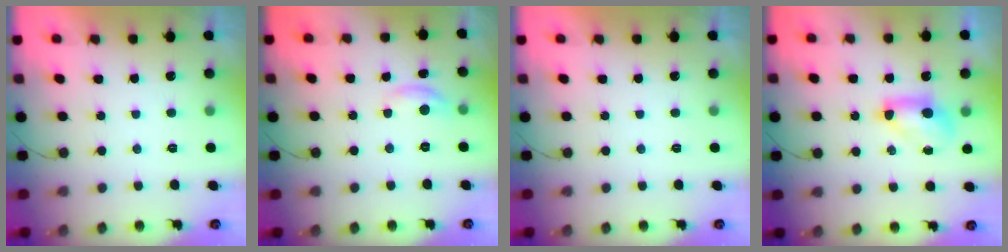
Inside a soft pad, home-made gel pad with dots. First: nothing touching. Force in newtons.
{"total": 5.5, "press": 5.5, "slide": 0.3}
{"total": 0.0}
{"total": 7.5, "press": 7.4, "slide": 1.1}